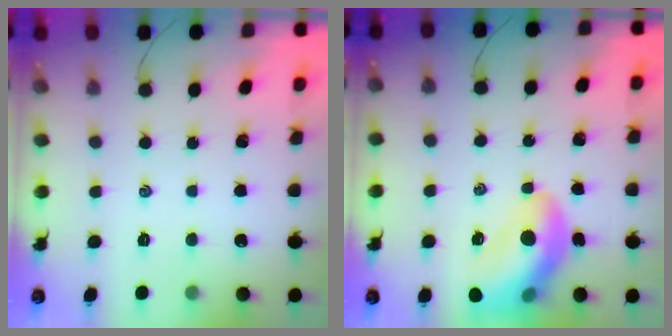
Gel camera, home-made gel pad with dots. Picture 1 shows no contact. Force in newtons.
{"total": 13.6, "press": 12.9, "slide": 4.1}